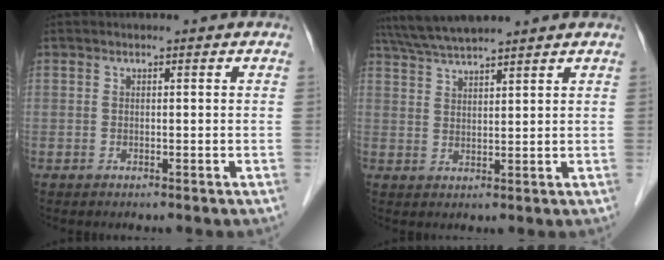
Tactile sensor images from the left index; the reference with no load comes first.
{"total": 7.8, "force": [7.1, -0.2, 3.3], "torque": [-0.064, 0.036, 0.123]}